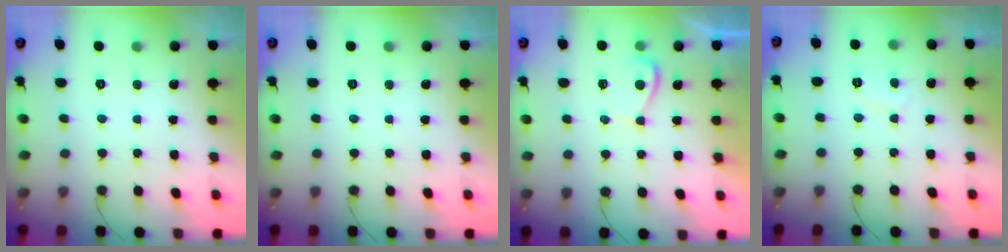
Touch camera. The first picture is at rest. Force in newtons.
{"total": 0.0}
{"total": 2.3, "press": 2.3, "slide": 0.5}
{"total": 3.0, "press": 3.0, "slide": 0.3}